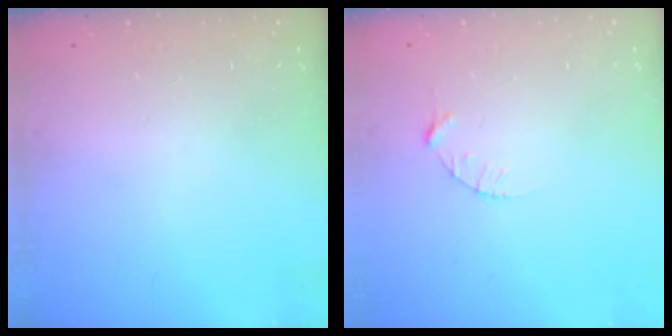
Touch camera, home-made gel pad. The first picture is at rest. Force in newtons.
{"total": 3.1, "press": 3.1, "slide": 0.4}